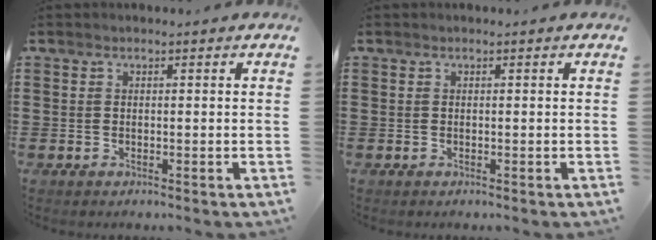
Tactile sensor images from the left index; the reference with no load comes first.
{"total": 0.0}